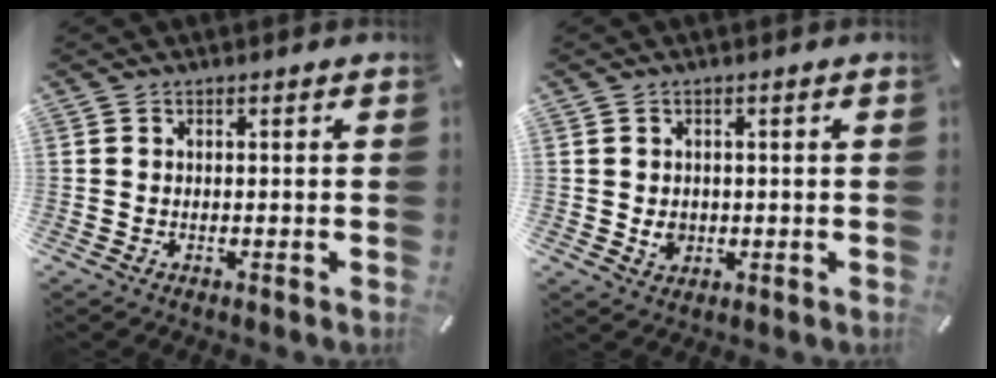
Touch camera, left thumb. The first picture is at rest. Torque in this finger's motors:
{"motor_torque": [0.33, 0.50, -0.06, 0.03, -0.02]}